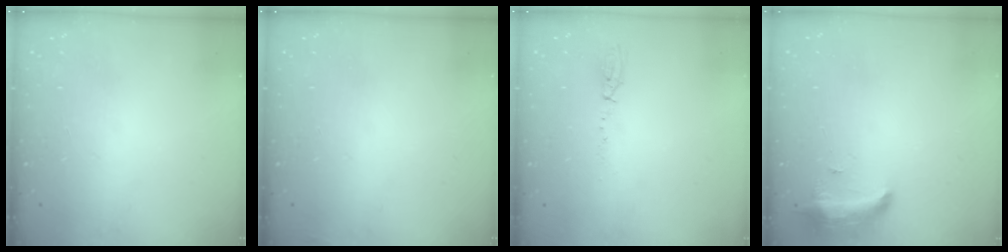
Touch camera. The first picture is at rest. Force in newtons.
{"total": 3.0, "press": 2.9, "slide": 1.0}
{"total": 3.9, "press": 3.8, "slide": 0.9}
{"total": 8.2, "press": 8.1, "slide": 1.6}